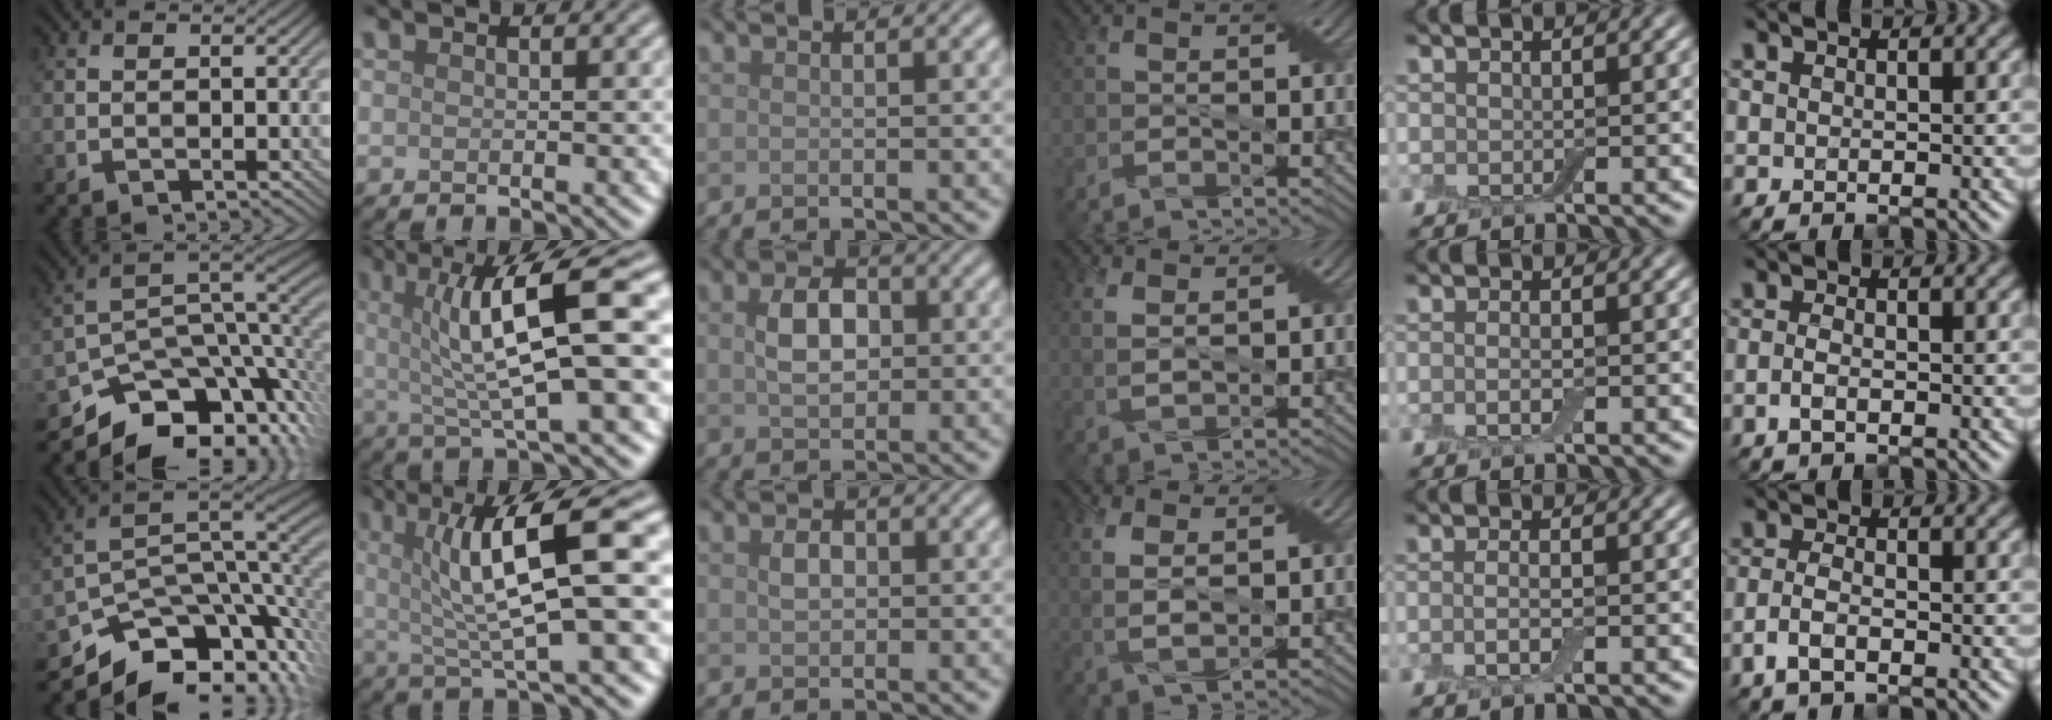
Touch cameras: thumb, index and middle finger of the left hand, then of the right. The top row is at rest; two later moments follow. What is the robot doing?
{"motion": "wrap", "object": "bandage"}